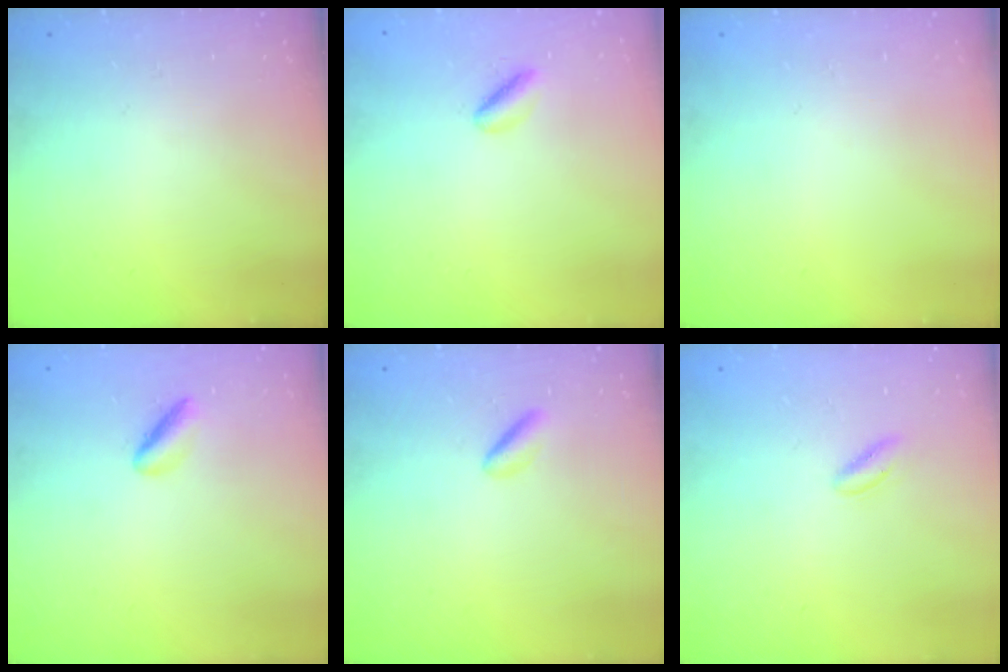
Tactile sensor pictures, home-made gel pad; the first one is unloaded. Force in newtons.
{"total": 2.7, "press": 2.5, "slide": 1.0}
{"total": 0.0}
{"total": 2.1, "press": 2.0, "slide": 0.5}
{"total": 2.0, "press": 1.9, "slide": 0.7}
{"total": 2.6, "press": 2.5, "slide": 0.8}